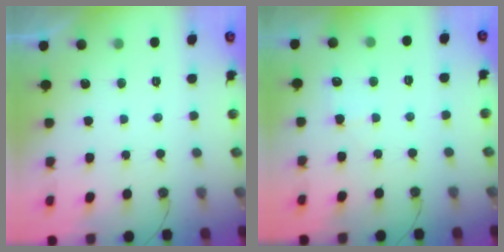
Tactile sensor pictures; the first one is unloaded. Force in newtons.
{"total": 3.6, "press": 3.6, "slide": 0.4}